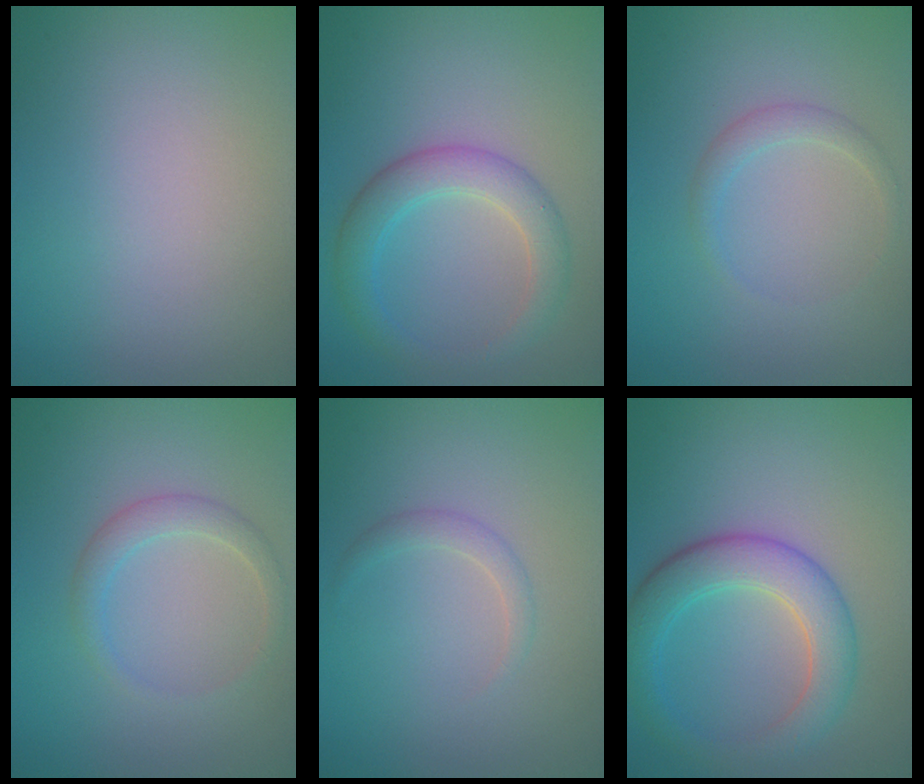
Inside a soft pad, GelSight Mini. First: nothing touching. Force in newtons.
{"total": 3.8, "press": 3.8, "slide": 0.1}
{"total": 1.4, "press": 1.4, "slide": 0.0}
{"total": 1.9, "press": 1.9, "slide": 0.1}
{"total": 0.7, "press": 0.7, "slide": 0.1}
{"total": 5.1, "press": 5.1, "slide": 0.1}